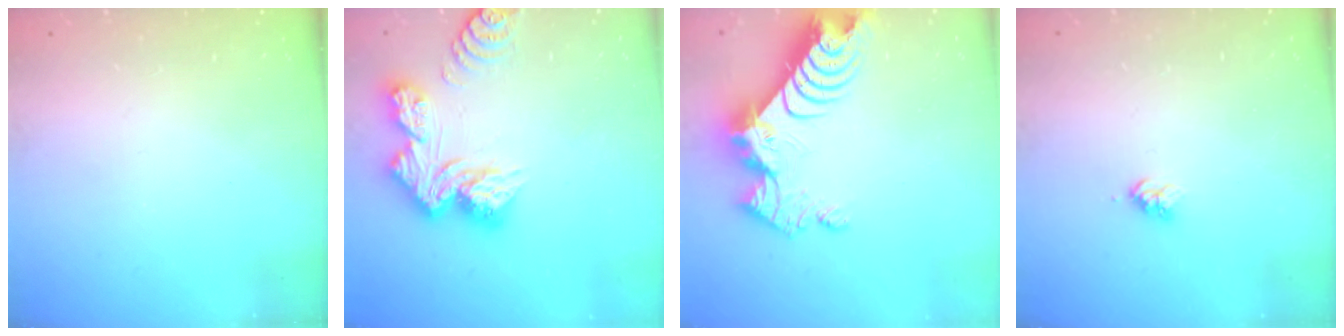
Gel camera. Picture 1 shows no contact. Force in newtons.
{"total": 14.2, "press": 14.1, "slide": 1.6}
{"total": 14.7, "press": 14.6, "slide": 1.2}
{"total": 3.1, "press": 3.1, "slide": 0.4}